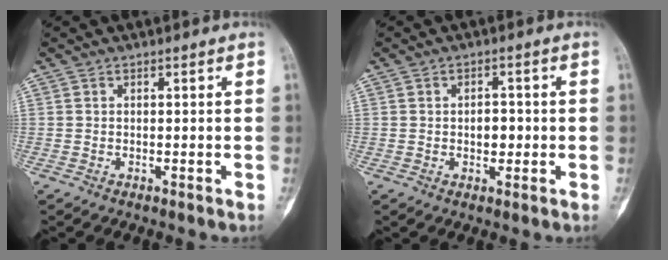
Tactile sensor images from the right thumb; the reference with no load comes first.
{"total": 3.2, "force": [-0.3, 2.1, 2.3], "torque": [-0.016, 0.004, -0.005]}